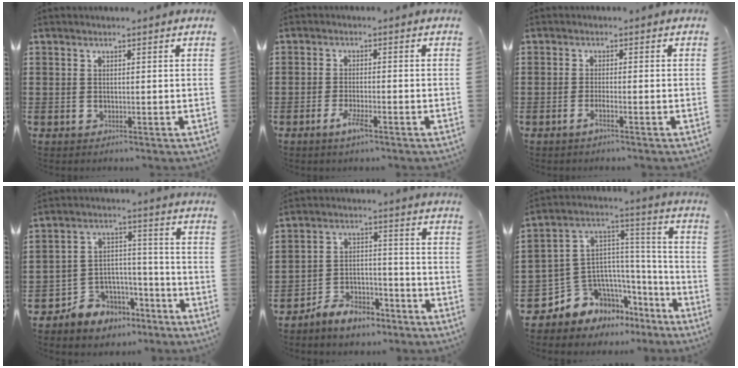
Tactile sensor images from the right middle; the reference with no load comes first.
{"total": 3.2, "force": [-1.8, 0.5, 2.6], "torque": [-0.056, -0.003, -0.037]}
{"total": 1.7, "force": [-1.0, -0.1, 1.3], "torque": [-0.021, -0.002, -0.019]}
{"total": 6.0, "force": [-4.9, 3.5, -0.2], "torque": [-0.011, 0.017, -0.099]}
{"total": 6.0, "force": [-5.5, 1.8, 1.5], "torque": [-0.029, 0.014, -0.109]}
{"total": 7.3, "force": [-4.8, 5.5, -0.2], "torque": [-0.034, -0.015, -0.090]}